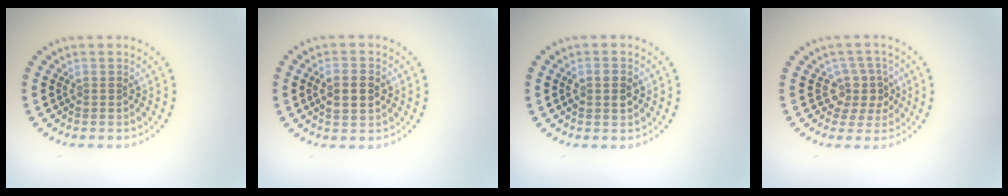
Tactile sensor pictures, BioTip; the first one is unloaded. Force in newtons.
{"total": 2.8, "press": 2.8, "slide": 0.3}
{"total": 1.8, "press": 1.8, "slide": 0.1}
{"total": 2.9, "press": 2.3, "slide": 1.7}